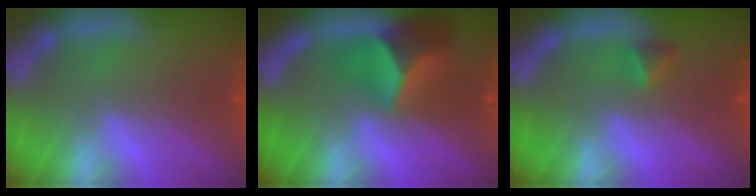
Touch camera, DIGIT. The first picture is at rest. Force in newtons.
{"total": 6.4}
{"total": 1.4}